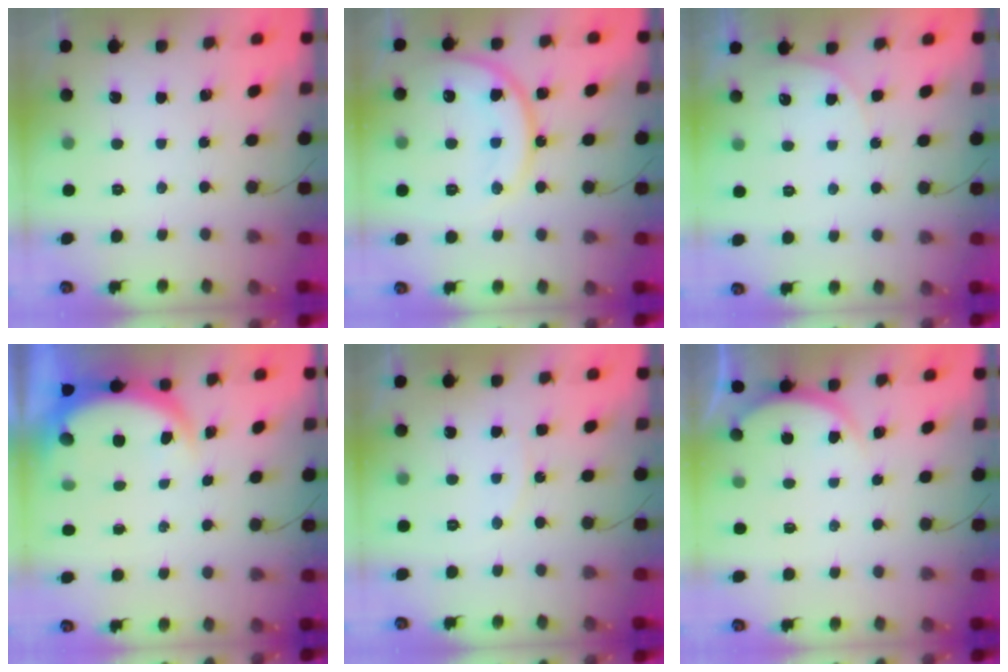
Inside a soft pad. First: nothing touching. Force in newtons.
{"total": 16.1, "press": 16.1, "slide": 1.3}
{"total": 4.4, "press": 4.4, "slide": 0.4}
{"total": 5.9, "press": 5.8, "slide": 0.4}
{"total": 5.7, "press": 5.7, "slide": 0.5}
{"total": 3.3, "press": 3.3, "slide": 0.4}